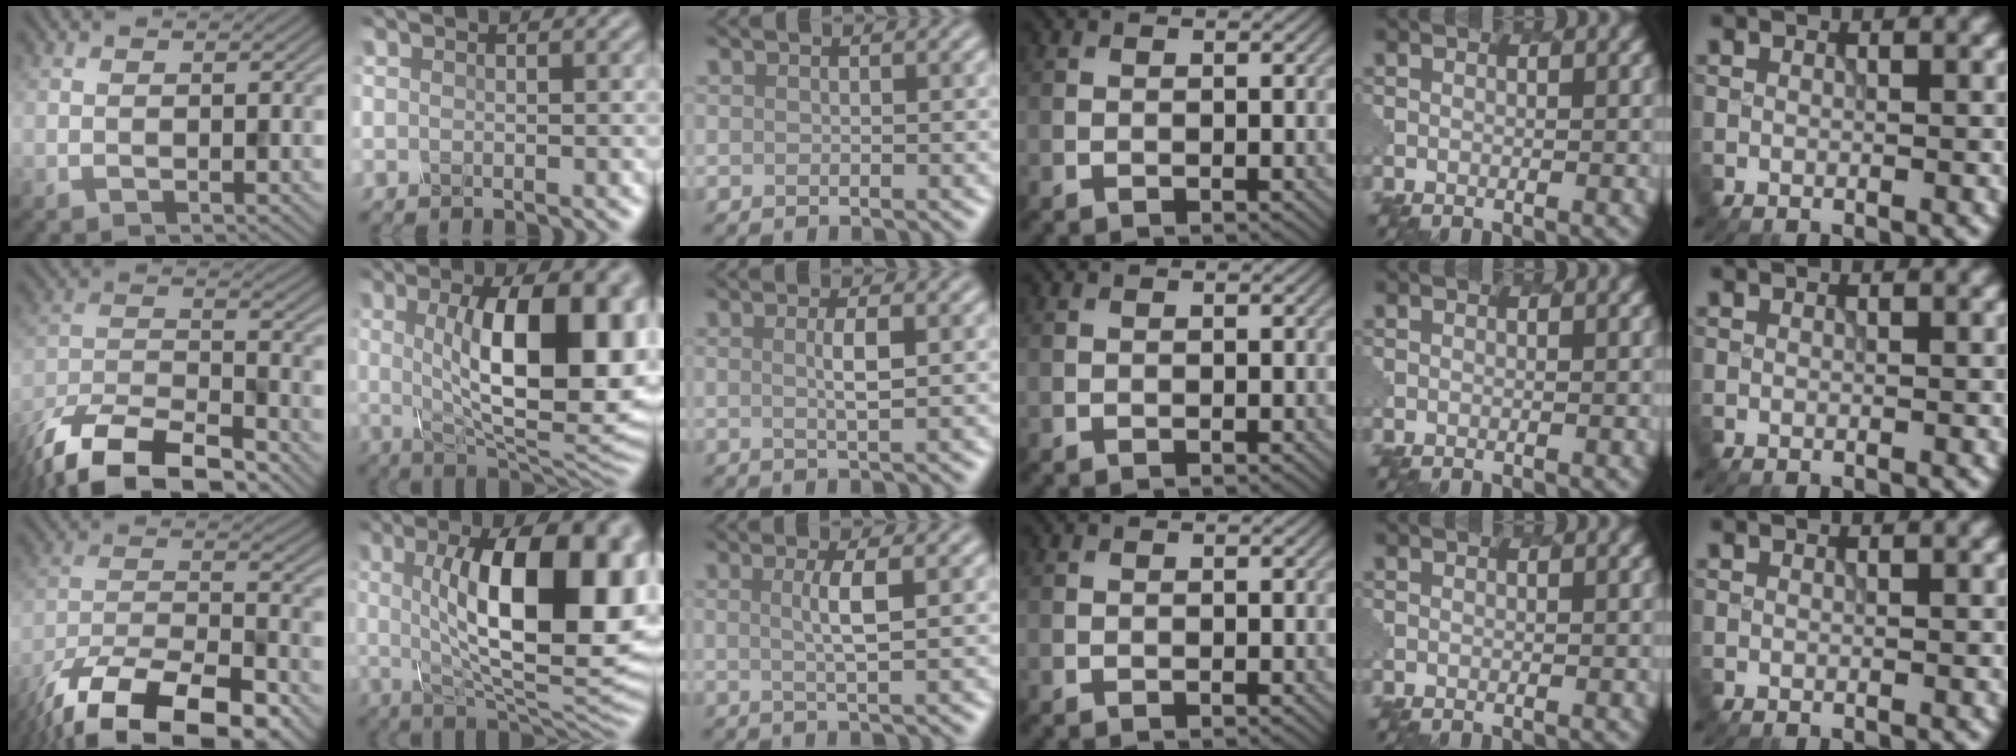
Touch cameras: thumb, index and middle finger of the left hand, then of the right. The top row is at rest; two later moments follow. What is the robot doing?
{"motion": "shake", "object": "salt shaker"}